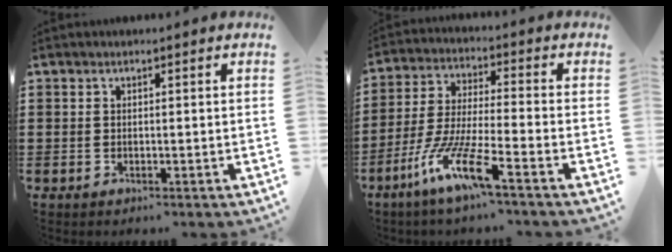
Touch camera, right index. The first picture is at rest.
{"total": 11.1, "force": [-7.9, 0.5, 7.8], "torque": [-0.187, -0.013, -0.163]}